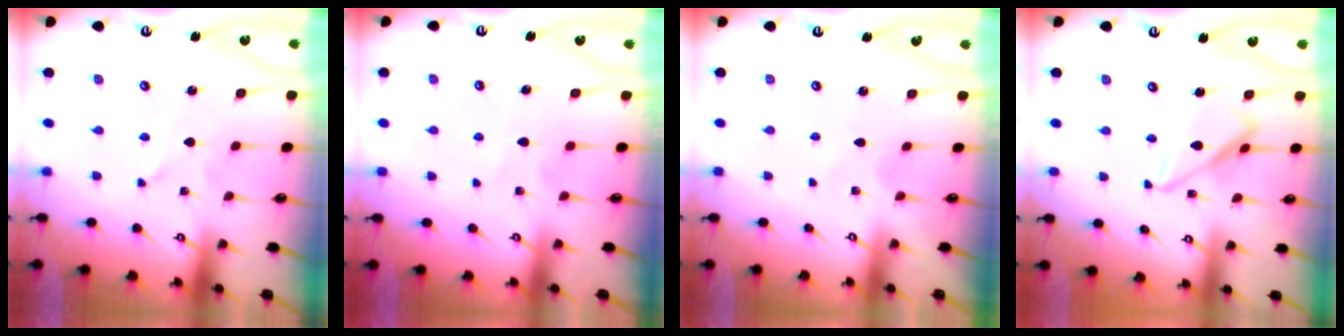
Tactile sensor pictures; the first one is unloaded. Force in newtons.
{"total": 6.6, "press": 6.6, "slide": 0.5}
{"total": 0.9, "press": 0.8, "slide": 0.1}
{"total": 13.4, "press": 13.4, "slide": 1.3}